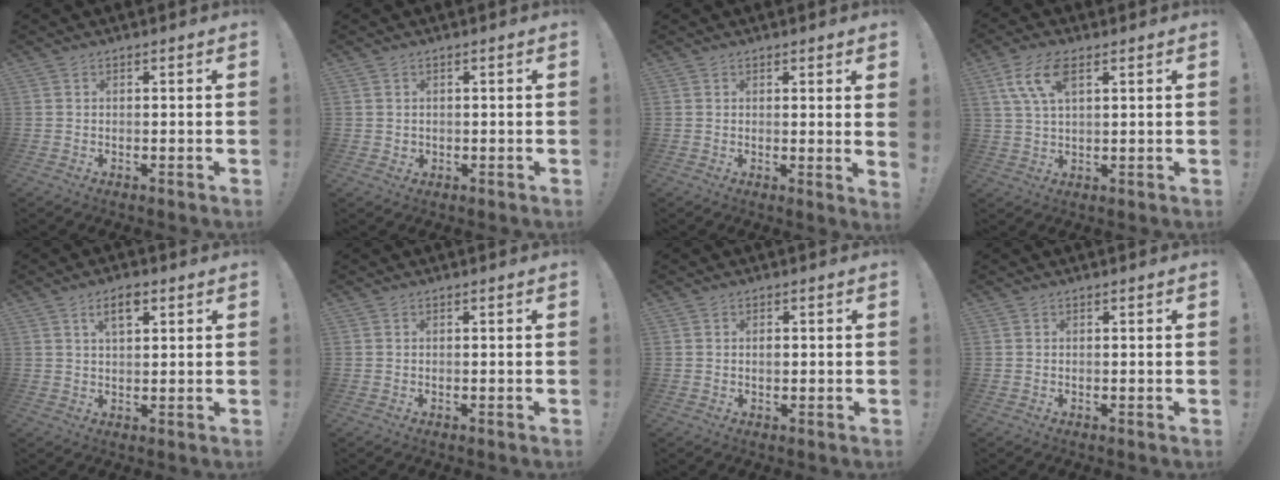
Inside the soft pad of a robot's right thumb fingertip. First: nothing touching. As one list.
[{"total": 1.1, "force": [0.4, 1.0, 0.2], "torque": [-0.002, -0.002, 0.006]}, {"total": 2.4, "force": [1.0, -0.5, 2.2], "torque": [-0.026, -0.014, 0.014]}, {"total": 9.3, "force": [4.0, 4.0, 7.5], "torque": [-0.145, -0.002, 0.075]}, {"total": 5.0, "force": [2.4, 2.3, 3.8], "torque": [-0.058, -0.002, 0.037]}, {"total": 0.0}, {"total": 1.0, "force": [-0.3, 0.5, 0.9], "torque": [-0.015, 0.003, -0.006]}, {"total": 0.0}]